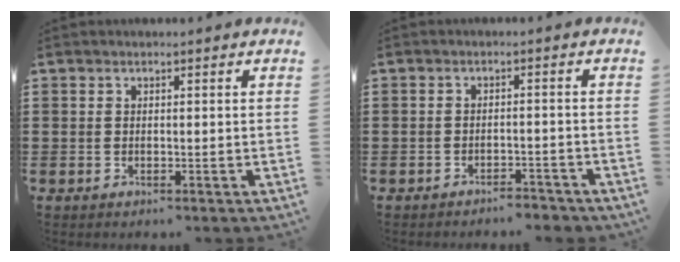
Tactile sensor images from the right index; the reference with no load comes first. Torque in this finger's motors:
{"motor_torque": [-0.20, 0.15, 0.09, -0.01]}